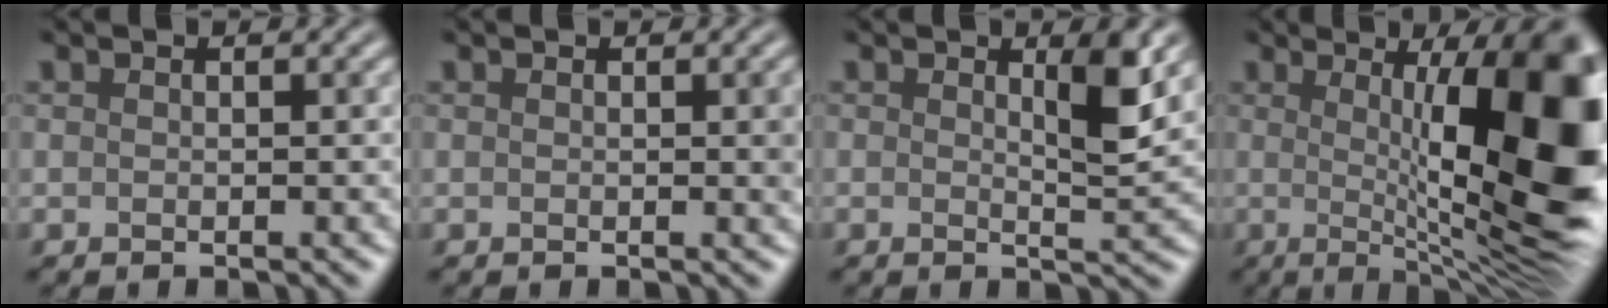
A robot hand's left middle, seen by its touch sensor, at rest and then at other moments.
{"total": 0.7, "force": [-0.4, -0.5, 0.4], "torque": [-0.017, -0.002, 0.009]}
{"total": 2.1, "force": [0.4, -0.3, 2.1], "torque": [-0.047, -0.008, 0.020]}
{"total": 14.3, "force": [0.5, 3.2, 13.9], "torque": [-0.154, 0.004, 0.027]}